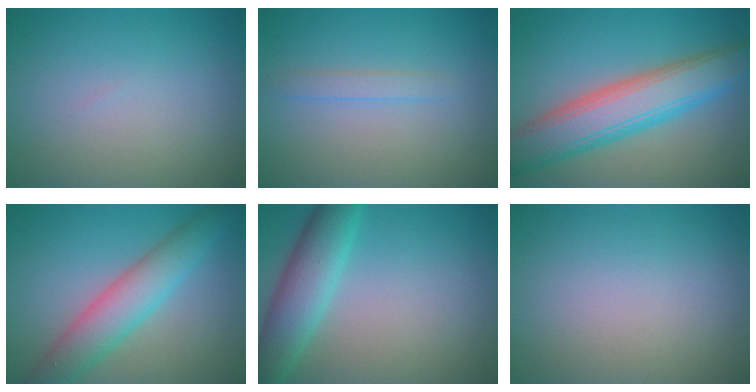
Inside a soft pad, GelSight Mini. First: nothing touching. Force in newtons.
{"total": 1.2, "press": 1.2, "slide": 0.2}
{"total": 8.3, "press": 8.3, "slide": 0.1}
{"total": 5.6, "press": 5.6, "slide": 0.2}
{"total": 5.4, "press": 5.4, "slide": 0.2}
{"total": 0.0}